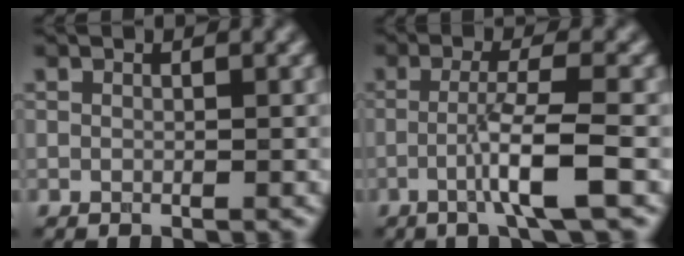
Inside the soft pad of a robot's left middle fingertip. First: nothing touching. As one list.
[{"total": 4.6, "force": [-1.5, 0.4, 4.4], "torque": [-0.074, 0.010, -0.038]}]